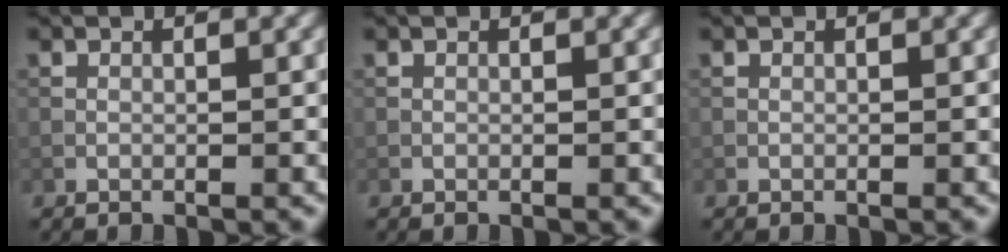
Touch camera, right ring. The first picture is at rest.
{"total": 0.0}
{"total": 0.0}